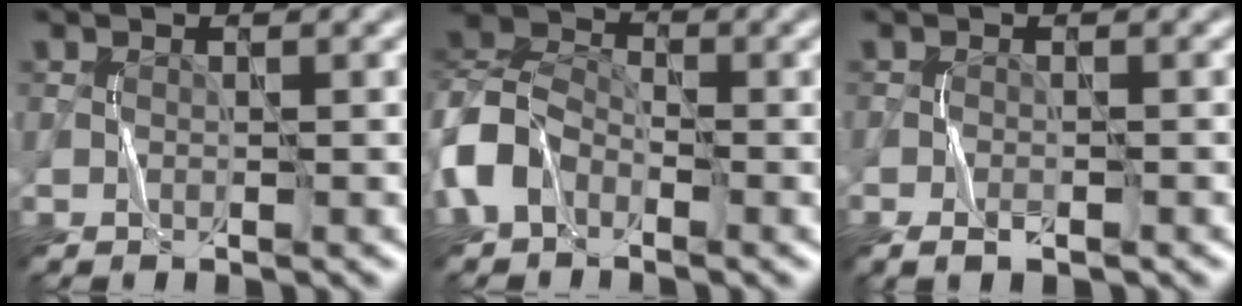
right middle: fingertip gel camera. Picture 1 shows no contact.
{"total": 6.0, "force": [-2.7, 4.1, 3.3], "torque": [-0.076, 0.008, -0.073]}
{"total": 1.8, "force": [-1.1, 0.7, 1.2], "torque": [-0.023, -0.003, -0.021]}